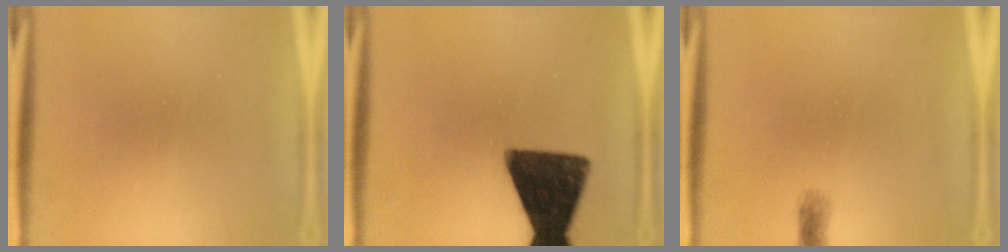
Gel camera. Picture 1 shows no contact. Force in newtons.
{"total": 15.1}
{"total": 0.6}